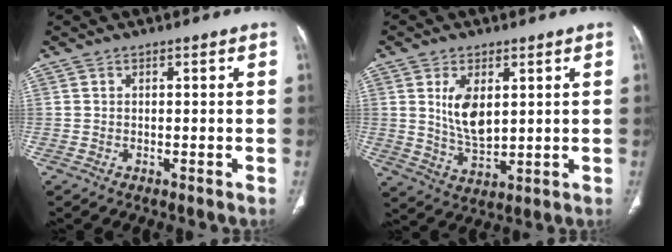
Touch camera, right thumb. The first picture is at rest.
{"total": 8.1, "force": [2.3, 4.3, 6.5], "torque": [-0.111, -0.018, 0.055]}